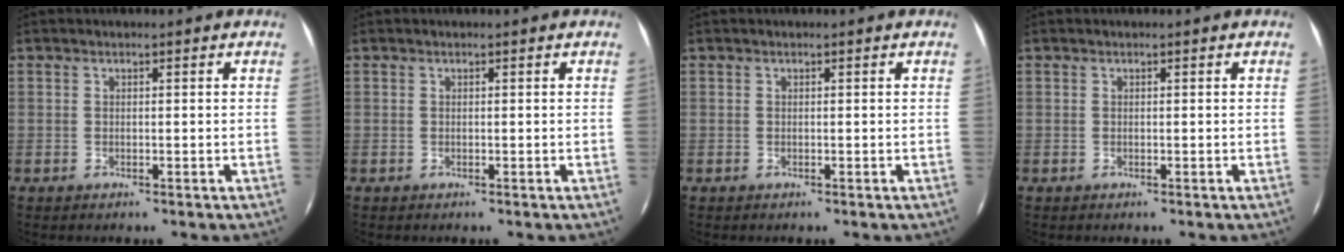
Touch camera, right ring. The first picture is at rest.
{"total": 0.0}
{"total": 0.0}
{"total": 0.0}